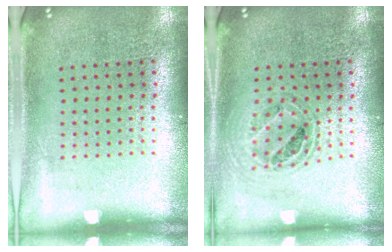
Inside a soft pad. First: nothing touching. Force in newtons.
{"total": 0.8, "press": 0.8, "slide": 0.1}